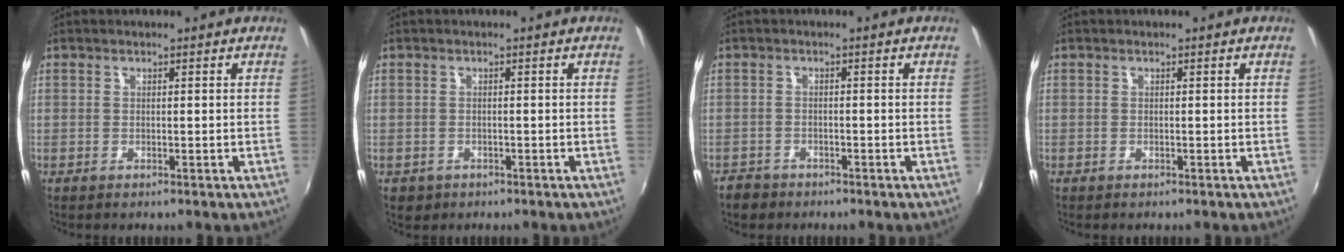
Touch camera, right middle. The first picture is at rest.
{"total": 2.5, "force": [-1.1, 2.0, 0.8], "torque": [-0.021, -0.005, -0.013]}
{"total": 3.2, "force": [-2.5, 1.9, 0.6], "torque": [-0.024, -0.003, -0.046]}
{"total": 0.0}